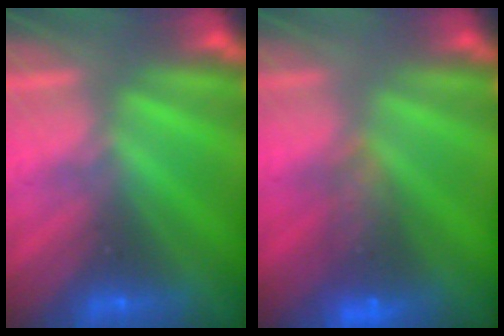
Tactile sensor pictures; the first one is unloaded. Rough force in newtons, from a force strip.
{"total": 7.5}